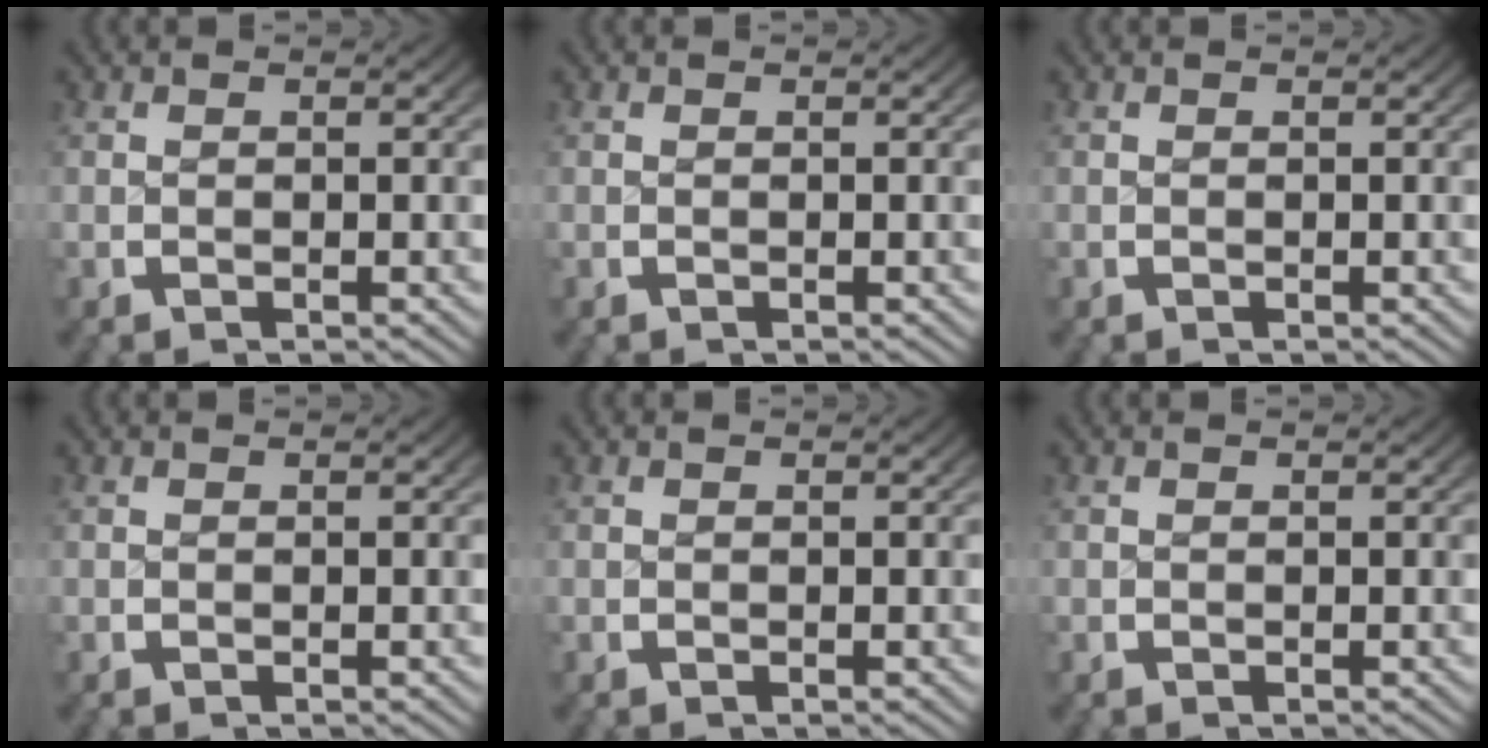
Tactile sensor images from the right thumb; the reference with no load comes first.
{"total": 0.0}
{"total": 0.0}
{"total": 0.0}
{"total": 0.0}
{"total": 0.0}